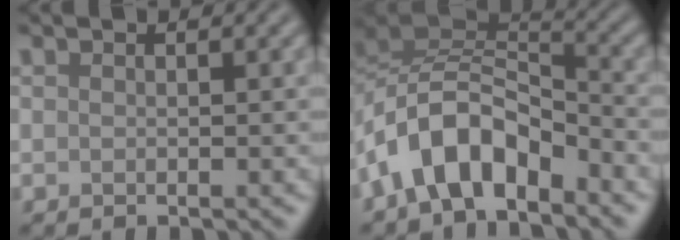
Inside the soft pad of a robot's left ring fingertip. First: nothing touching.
{"total": 7.5, "force": [-4.5, 3.9, 4.5], "torque": [-0.065, 0.007, -0.091]}